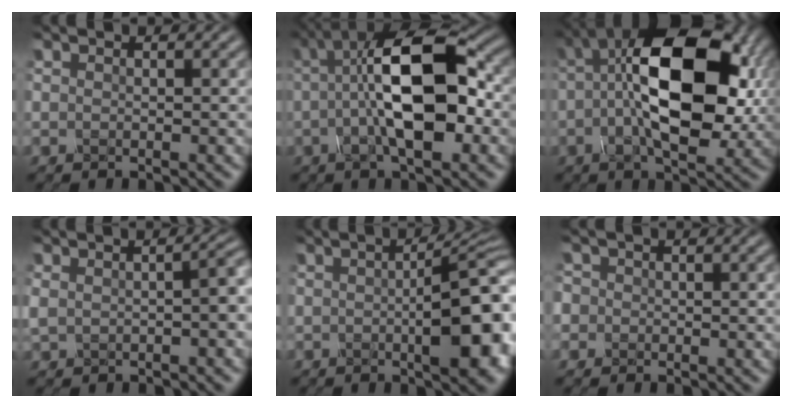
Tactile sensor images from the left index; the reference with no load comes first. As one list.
[{"total": 10.6, "force": [0.2, 3.9, 9.8], "torque": [-0.167, 0.022, -0.005]}, {"total": 13.0, "force": [1.2, 6.2, 11.4], "torque": [-0.189, 0.021, 0.013]}, {"total": 3.8, "force": [-0.1, 1.8, 3.3], "torque": [-0.051, -0.001, 0.010]}, {"total": 8.7, "force": [-0.6, 2.5, 8.3], "torque": [-0.103, -0.002, -0.003]}, {"total": 2.5, "force": [0.3, 2.4, 0.8], "torque": [-0.001, 0.020, -0.018]}]